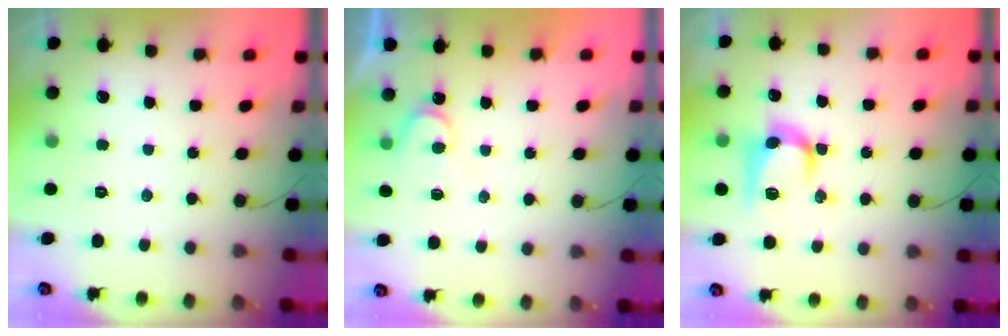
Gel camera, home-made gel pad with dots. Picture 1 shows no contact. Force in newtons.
{"total": 8.1, "press": 8.0, "slide": 0.3}
{"total": 9.9, "press": 9.9, "slide": 0.5}